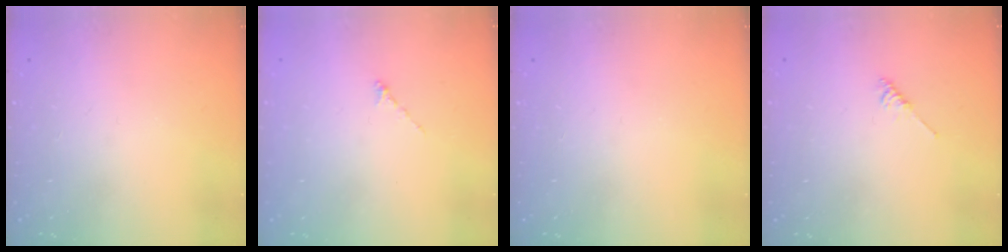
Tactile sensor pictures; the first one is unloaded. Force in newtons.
{"total": 0.0}
{"total": 0.0}
{"total": 3.3, "press": 3.2, "slide": 0.6}